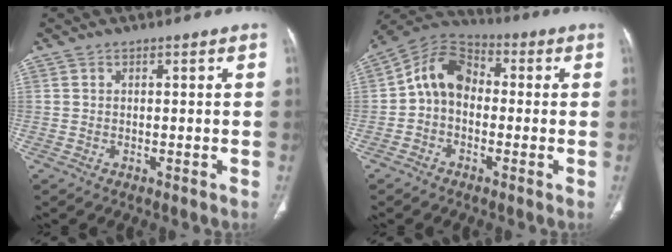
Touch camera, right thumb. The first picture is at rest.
{"total": 9.8, "force": [-0.5, 7.4, 6.5], "torque": [-0.094, 0.034, -0.027]}